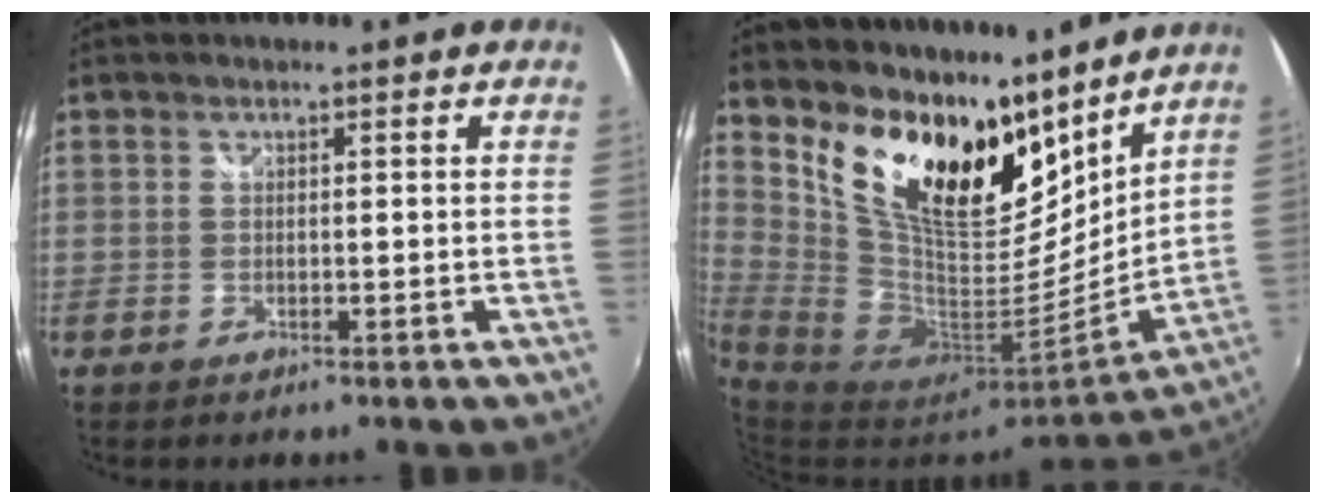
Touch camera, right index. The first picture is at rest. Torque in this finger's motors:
{"motor_torque": [1.08, 1.06, 1.05, 0.21]}